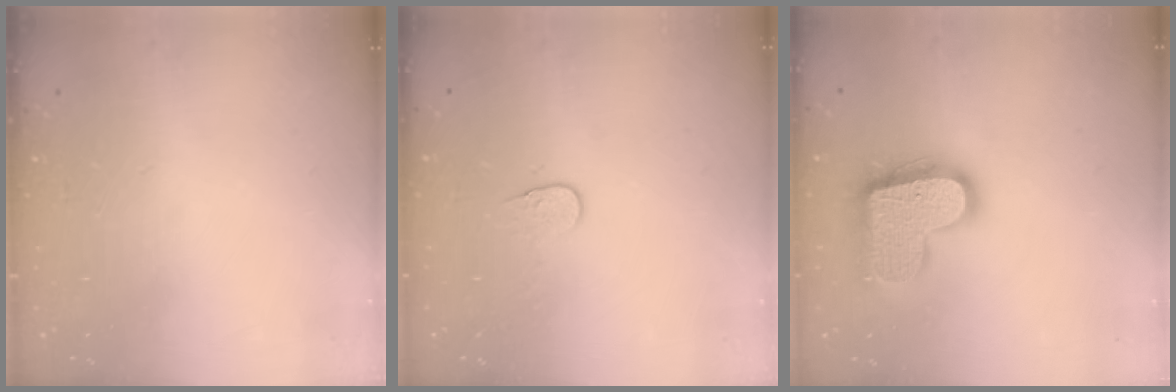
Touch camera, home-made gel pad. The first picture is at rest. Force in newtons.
{"total": 4.1, "press": 4.1, "slide": 0.4}
{"total": 17.4, "press": 17.4, "slide": 0.9}